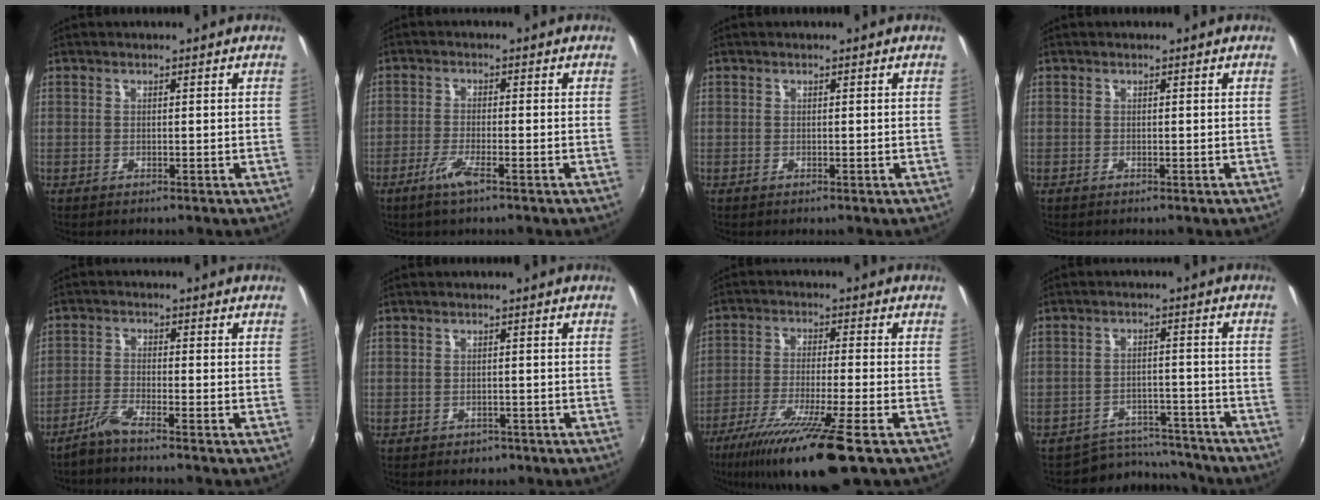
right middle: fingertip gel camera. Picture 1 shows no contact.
{"total": 4.3, "force": [-2.8, 0.3, 3.3], "torque": [-0.075, -0.010, -0.056]}
{"total": 0.0}
{"total": 0.0}
{"total": 3.3, "force": [-2.9, -0.3, 1.7], "torque": [-0.052, -0.004, -0.060]}
{"total": 1.9, "force": [-1.1, 1.5, 0.5], "torque": [-0.012, -0.003, -0.013]}
{"total": 15.1, "force": [-10.1, 0.6, 11.2], "torque": [-0.225, -0.049, -0.173]}
{"total": 9.2, "force": [-8.7, 3.0, 0.2], "torque": [-0.016, 0.023, -0.122]}